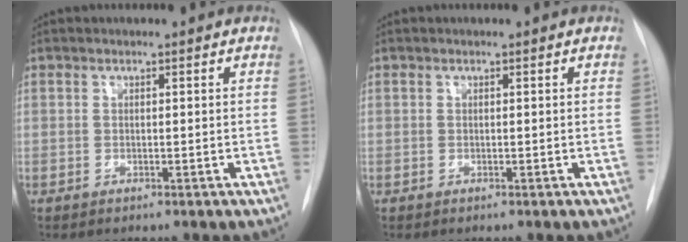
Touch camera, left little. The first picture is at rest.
{"total": 0.0}